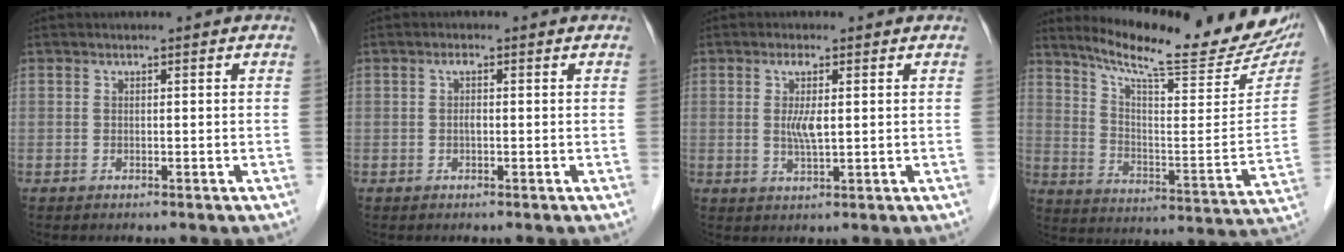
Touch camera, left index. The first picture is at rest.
{"total": 1.1, "force": [-0.1, 0.4, 1.0], "torque": [-0.020, 0.003, -0.002]}
{"total": 3.6, "force": [0.5, 0.6, 3.6], "torque": [-0.072, -0.001, 0.011]}
{"total": 22.2, "force": [19.8, 1.9, 10.0], "torque": [-0.157, -0.070, 0.269]}